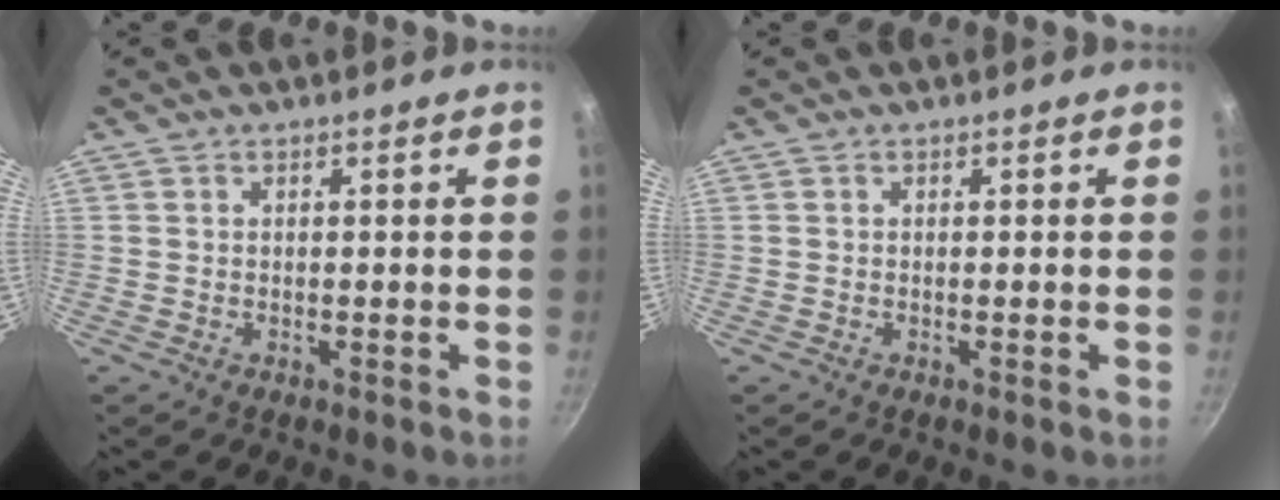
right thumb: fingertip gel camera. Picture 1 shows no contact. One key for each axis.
{"total": 0.0}